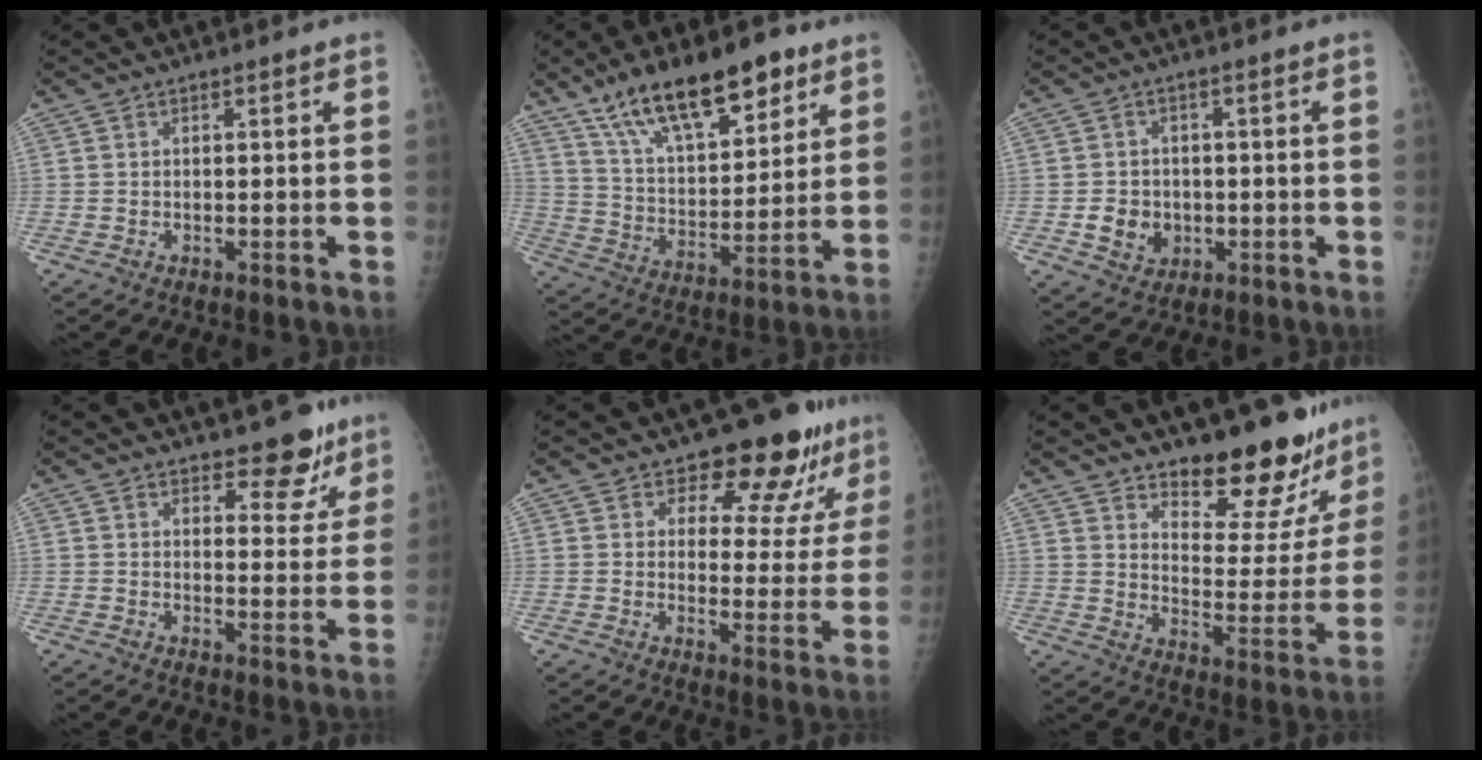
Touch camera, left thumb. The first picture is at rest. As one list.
[{"total": 19.1, "force": [12.1, 7.8, 12.6], "torque": [-0.173, -0.046, 0.215]}, {"total": 5.4, "force": [-1.1, 4.6, 2.6], "torque": [-0.023, 0.006, -0.009]}, {"total": 7.3, "force": [5.6, 3.5, 3.1], "torque": [-0.004, -0.037, 0.073]}, {"total": 12.8, "force": [10.0, 5.8, 5.4], "torque": [-0.020, -0.067, 0.120]}, {"total": 17.8, "force": [15.2, 6.5, 6.7], "torque": [-0.028, -0.126, 0.204]}]